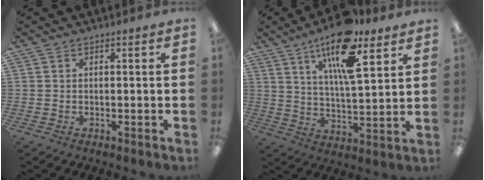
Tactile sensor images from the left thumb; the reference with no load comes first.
{"total": 16.6, "force": [10.6, 5.1, 11.7], "torque": [-0.198, -0.047, 0.173]}